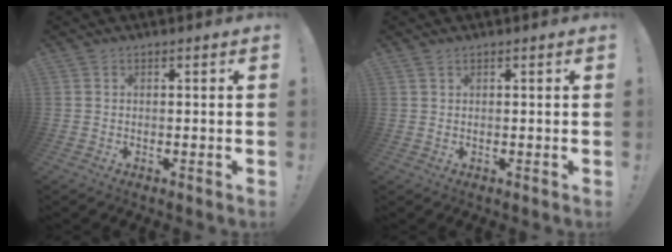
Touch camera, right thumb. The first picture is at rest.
{"total": 0.8, "force": [0.6, 0.2, 0.4], "torque": [-0.005, -0.003, 0.012]}